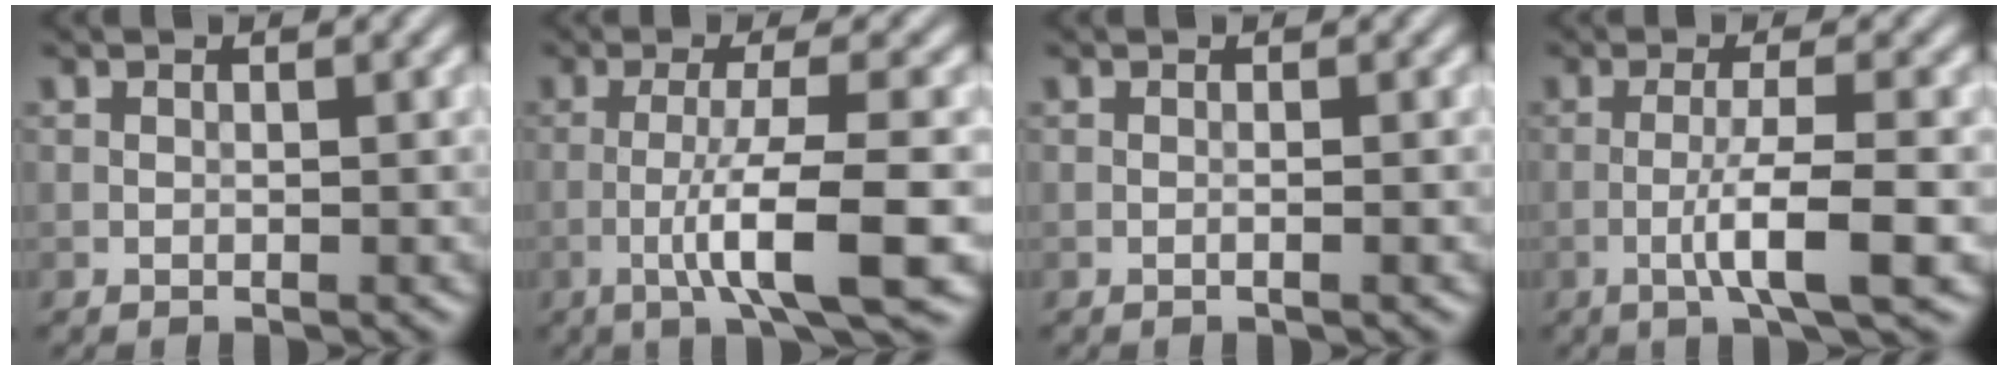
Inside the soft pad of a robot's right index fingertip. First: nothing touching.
{"total": 7.3, "force": [-2.4, 0.9, 6.8], "torque": [-0.111, 0.007, -0.046]}
{"total": 0.7, "force": [-0.2, 0.1, 0.7], "torque": [-0.009, -0.002, -0.008]}
{"total": 5.0, "force": [-1.7, 0.5, 4.7], "torque": [-0.079, 0.007, -0.035]}